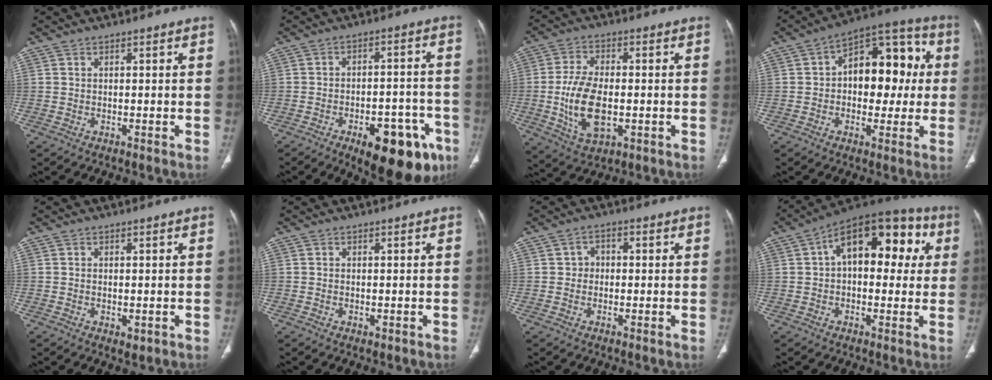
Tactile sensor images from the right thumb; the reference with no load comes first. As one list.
[{"total": 17.2, "force": [-8.9, 7.8, 12.6], "torque": [-0.113, 0.045, -0.108]}, {"total": 12.1, "force": [-1.7, 6.5, 10.1], "torque": [-0.190, -0.001, -0.023]}, {"total": 16.3, "force": [1.6, 10.0, 12.8], "torque": [-0.125, 0.041, 0.015]}, {"total": 1.5, "force": [-0.3, 0.9, 1.2], "torque": [-0.018, -0.005, 0.002]}, {"total": 0.7, "force": [-0.2, 0.4, 0.5], "torque": [-0.011, -0.003, 0.002]}, {"total": 2.7, "force": [0.1, 2.4, 1.2], "torque": [-0.002, 0.011, -0.004]}, {"total": 18.6, "force": [4.3, 10.4, 14.8], "torque": [-0.159, 0.036, 0.049]}]